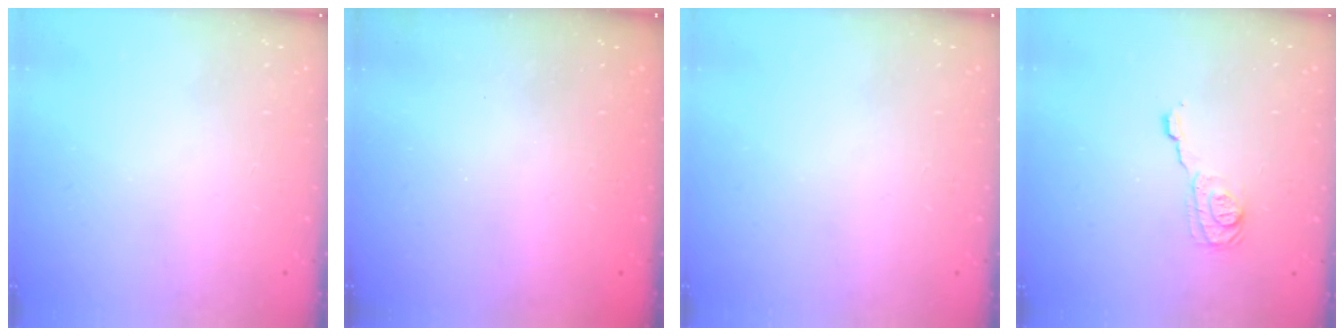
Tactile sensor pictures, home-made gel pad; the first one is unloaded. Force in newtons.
{"total": 2.4, "press": 2.3, "slide": 0.8}
{"total": 0.0}
{"total": 8.4, "press": 8.4, "slide": 0.3}